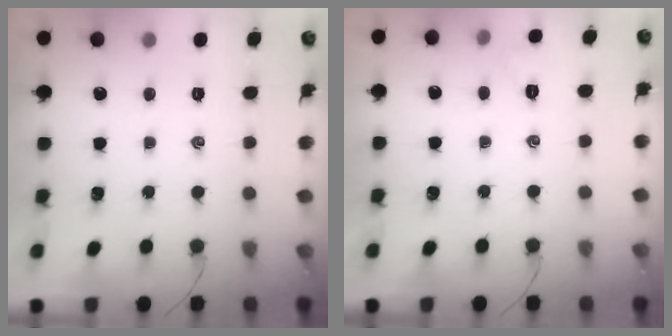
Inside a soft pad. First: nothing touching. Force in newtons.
{"total": 2.1, "press": 2.1, "slide": 0.6}